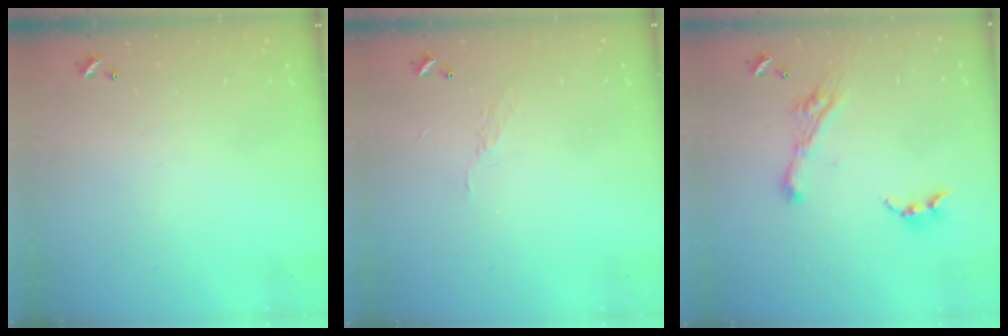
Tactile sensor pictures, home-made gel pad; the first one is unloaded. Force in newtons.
{"total": 6.6, "press": 6.6, "slide": 0.7}
{"total": 6.4, "press": 6.4, "slide": 0.8}